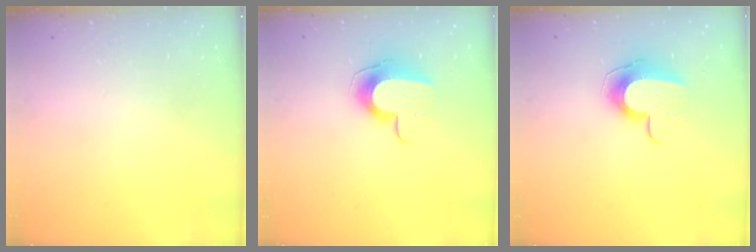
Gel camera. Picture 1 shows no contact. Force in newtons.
{"total": 10.0, "press": 9.9, "slide": 0.8}
{"total": 10.0, "press": 9.9, "slide": 0.8}